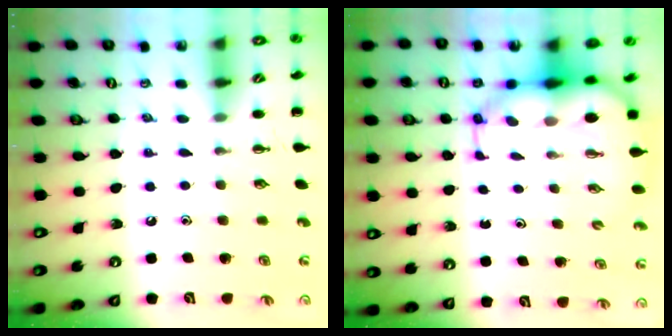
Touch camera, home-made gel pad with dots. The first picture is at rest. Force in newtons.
{"total": 8.0, "press": 7.7, "slide": 2.2}